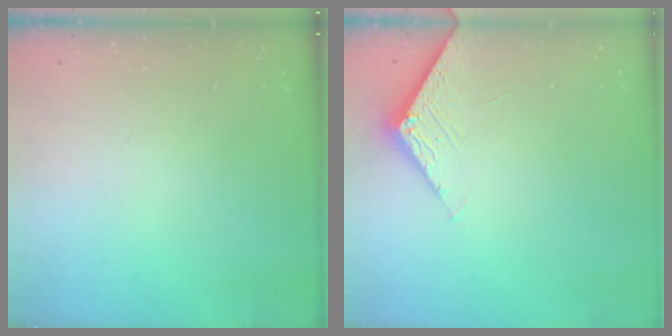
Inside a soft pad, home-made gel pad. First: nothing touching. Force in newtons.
{"total": 3.6, "press": 3.6, "slide": 0.3}